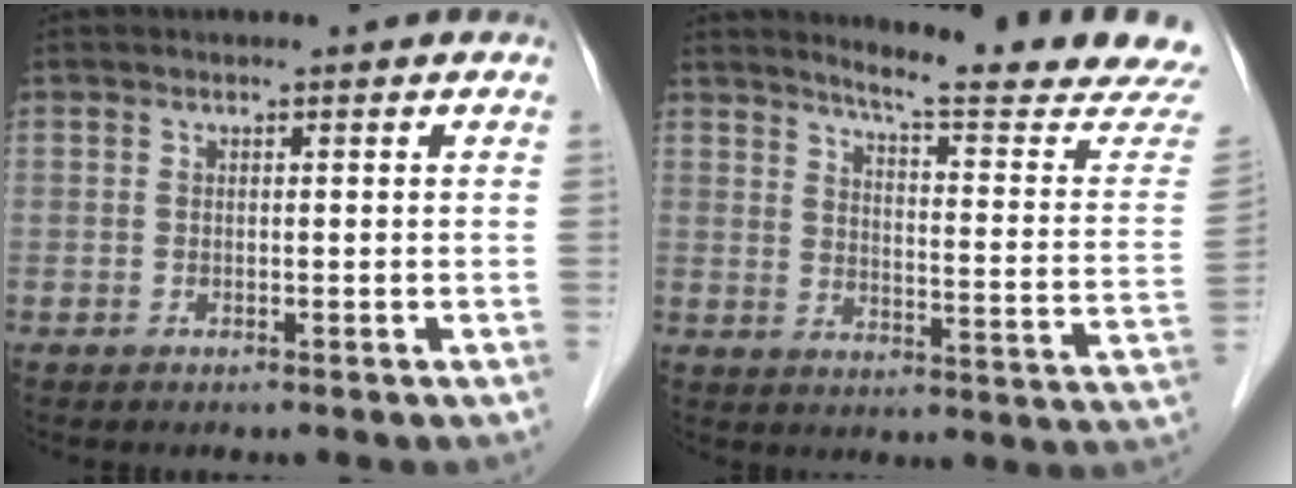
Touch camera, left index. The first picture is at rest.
{"total": 17.2, "force": [16.1, -1.4, 6.0], "torque": [-0.091, -0.103, 0.193]}